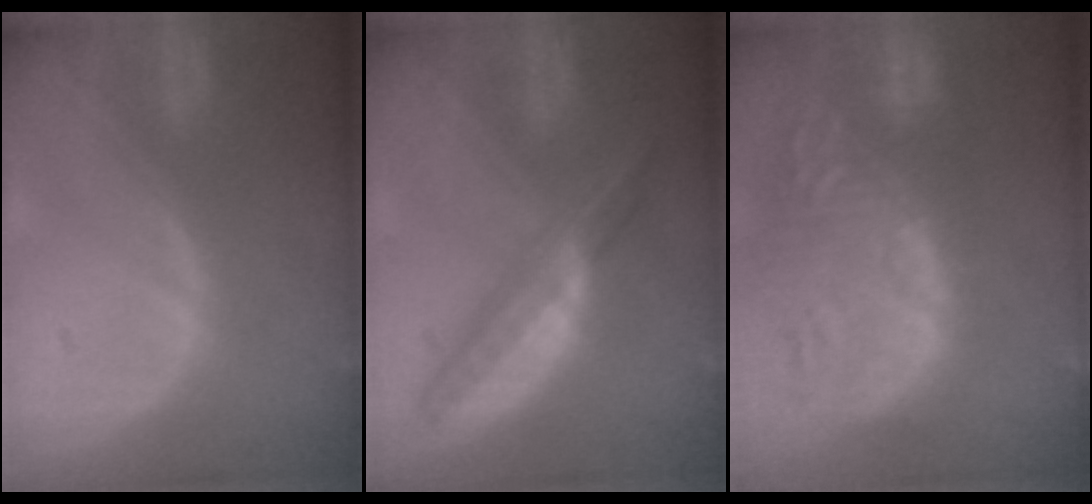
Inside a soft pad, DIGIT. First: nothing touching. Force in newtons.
{"total": 6.5, "press": 5.7, "slide": 3.1}
{"total": 14.6, "press": 12.6, "slide": 7.4}